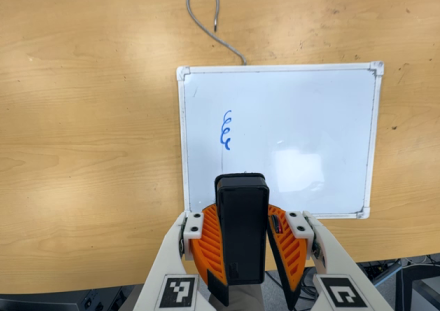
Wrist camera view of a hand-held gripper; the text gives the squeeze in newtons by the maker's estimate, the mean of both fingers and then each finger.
{"total": 10.2, "left": 9.8, "right": 10.5}